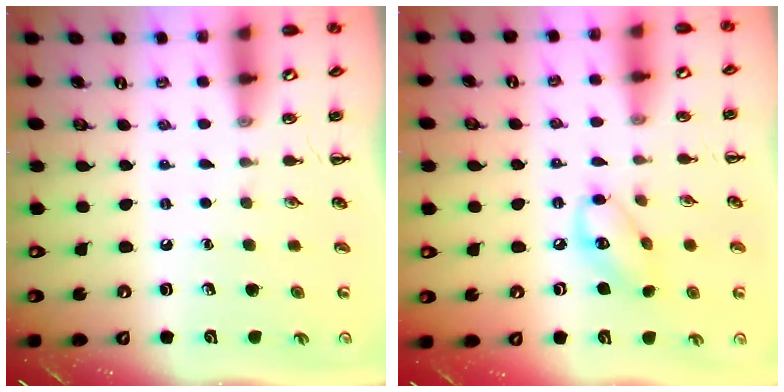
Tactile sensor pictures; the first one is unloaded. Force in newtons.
{"total": 7.9, "press": 7.8, "slide": 1.3}